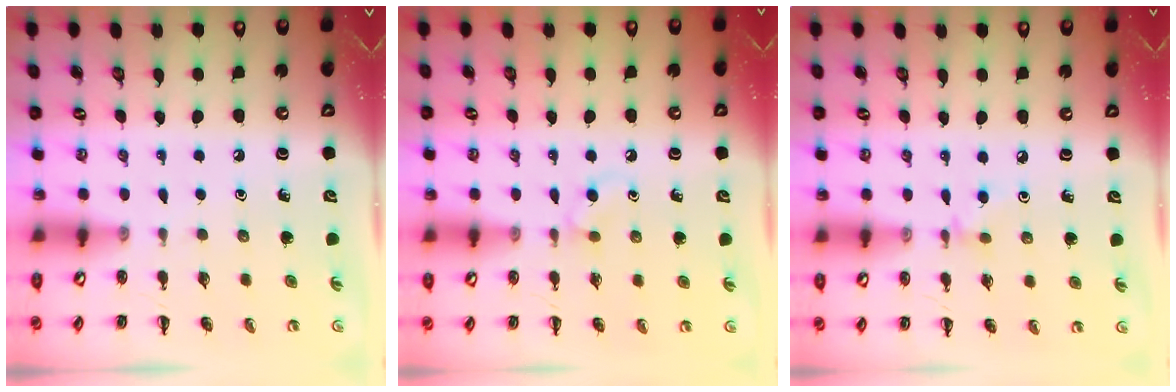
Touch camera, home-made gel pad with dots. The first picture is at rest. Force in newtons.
{"total": 2.9, "press": 2.6, "slide": 1.3}
{"total": 2.8, "press": 2.5, "slide": 1.1}